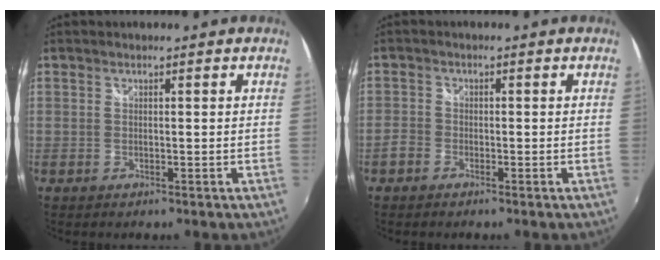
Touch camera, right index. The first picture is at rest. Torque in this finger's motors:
{"motor_torque": [-0.02, -0.05, -0.43, -0.21]}